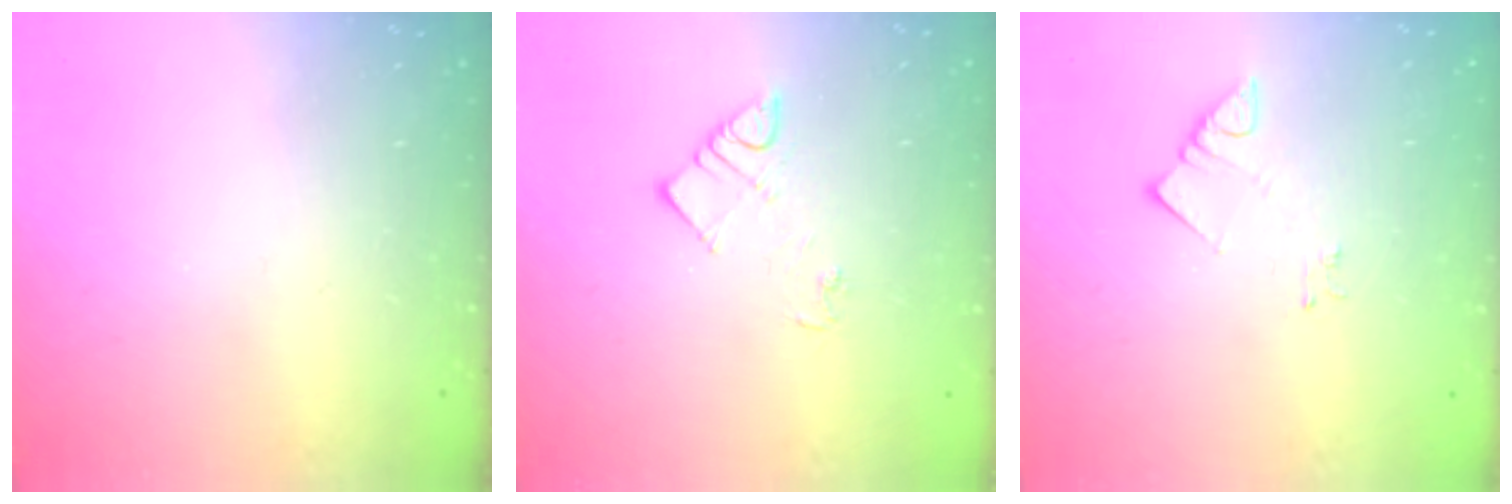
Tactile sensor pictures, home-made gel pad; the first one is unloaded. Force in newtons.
{"total": 5.0, "press": 5.0, "slide": 0.2}
{"total": 3.2, "press": 3.2, "slide": 0.4}